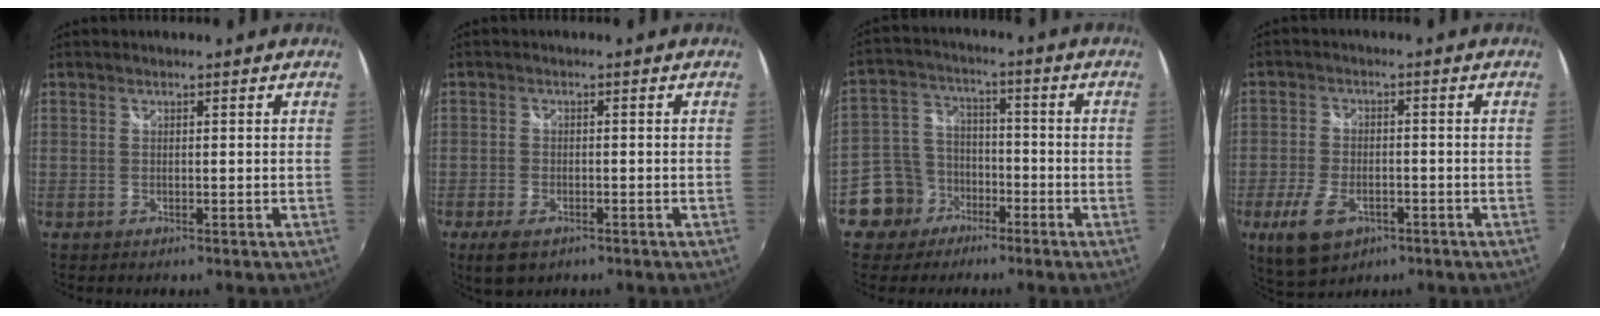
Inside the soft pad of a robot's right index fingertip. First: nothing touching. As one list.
[{"total": 5.1, "force": [-3.0, 2.6, 3.2], "torque": [-0.077, -0.014, -0.053]}, {"total": 8.5, "force": [-5.4, 6.6, 1.1], "torque": [-0.039, 0.032, -0.104]}, {"total": 10.2, "force": [-5.0, 5.7, 6.8], "torque": [-0.159, -0.018, -0.084]}]